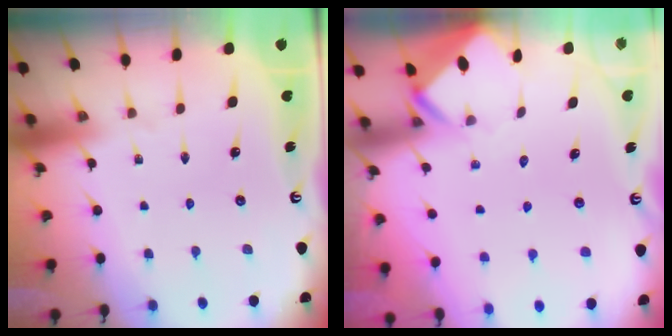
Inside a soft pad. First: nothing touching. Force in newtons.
{"total": 2.8, "press": 2.8, "slide": 0.2}